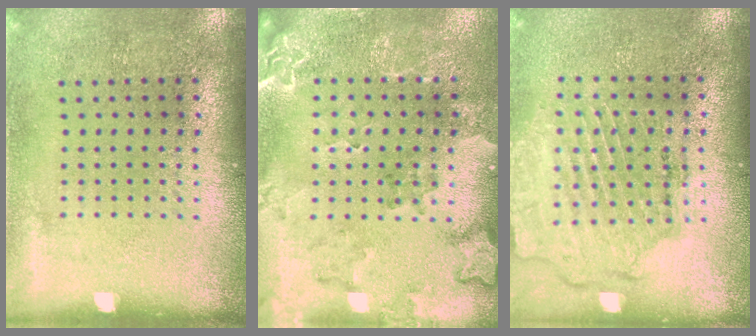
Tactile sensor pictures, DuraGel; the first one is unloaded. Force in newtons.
{"total": 2.0, "press": 1.9, "slide": 0.7}
{"total": 1.8, "press": 1.7, "slide": 0.6}